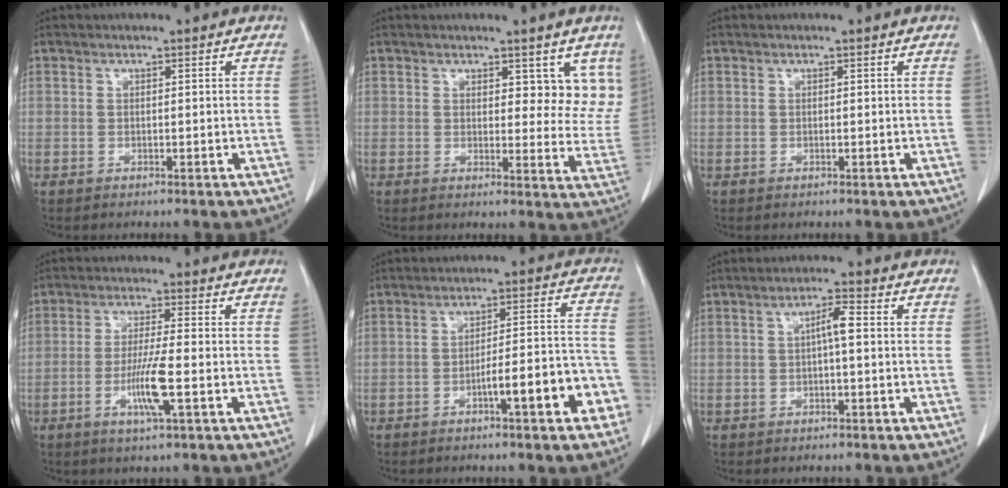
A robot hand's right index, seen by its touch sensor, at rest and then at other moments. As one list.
[{"total": 7.3, "force": [4.8, 3.6, 4.1], "torque": [-0.023, -0.019, 0.052]}, {"total": 0.0}, {"total": 6.6, "force": [-2.2, -0.1, 6.3], "torque": [-0.119, -0.012, -0.043]}, {"total": 10.4, "force": [-4.7, 1.6, 9.1], "torque": [-0.117, 0.032, -0.060]}, {"total": 3.2, "force": [0.1, 0.3, 3.2], "torque": [-0.056, 0.006, 0.002]}]